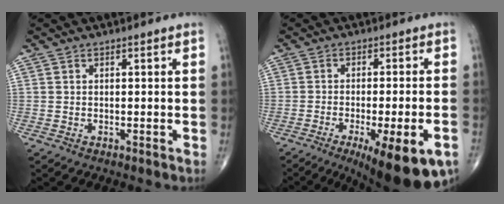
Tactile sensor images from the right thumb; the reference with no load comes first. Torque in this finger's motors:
{"motor_torque": [0.62, 1.08, 0.26, -0.29, 0.08]}